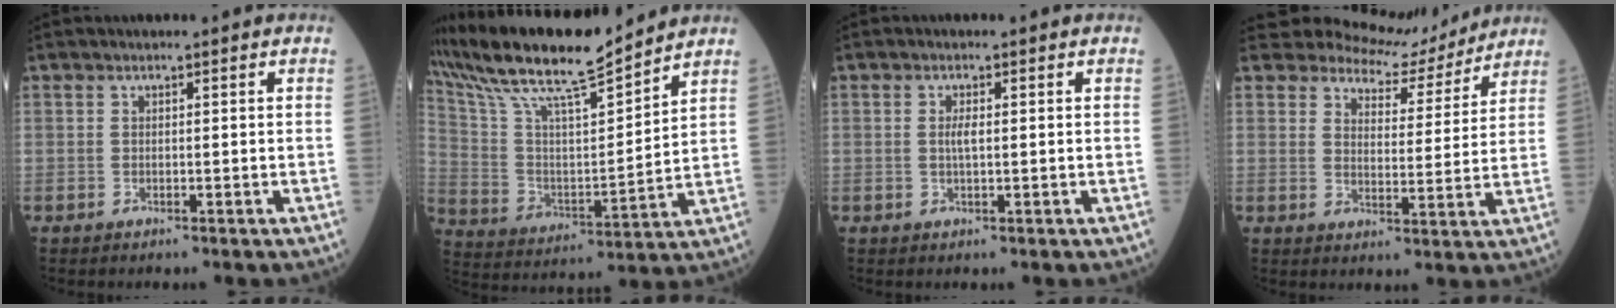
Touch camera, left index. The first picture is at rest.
{"total": 18.3, "force": [16.3, 0.9, 8.4], "torque": [-0.174, 0.012, 0.292]}
{"total": 1.4, "force": [0.0, 0.3, 1.4], "torque": [-0.031, -0.003, 0.000]}
{"total": 8.8, "force": [8.5, 2.5, 0.4], "torque": [-0.009, -0.012, 0.114]}